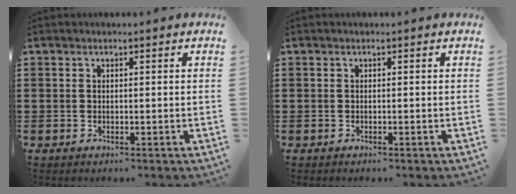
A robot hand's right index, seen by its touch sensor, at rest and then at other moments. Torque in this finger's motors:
{"motor_torque": [-0.27, 0.28, -0.02, 0.01]}